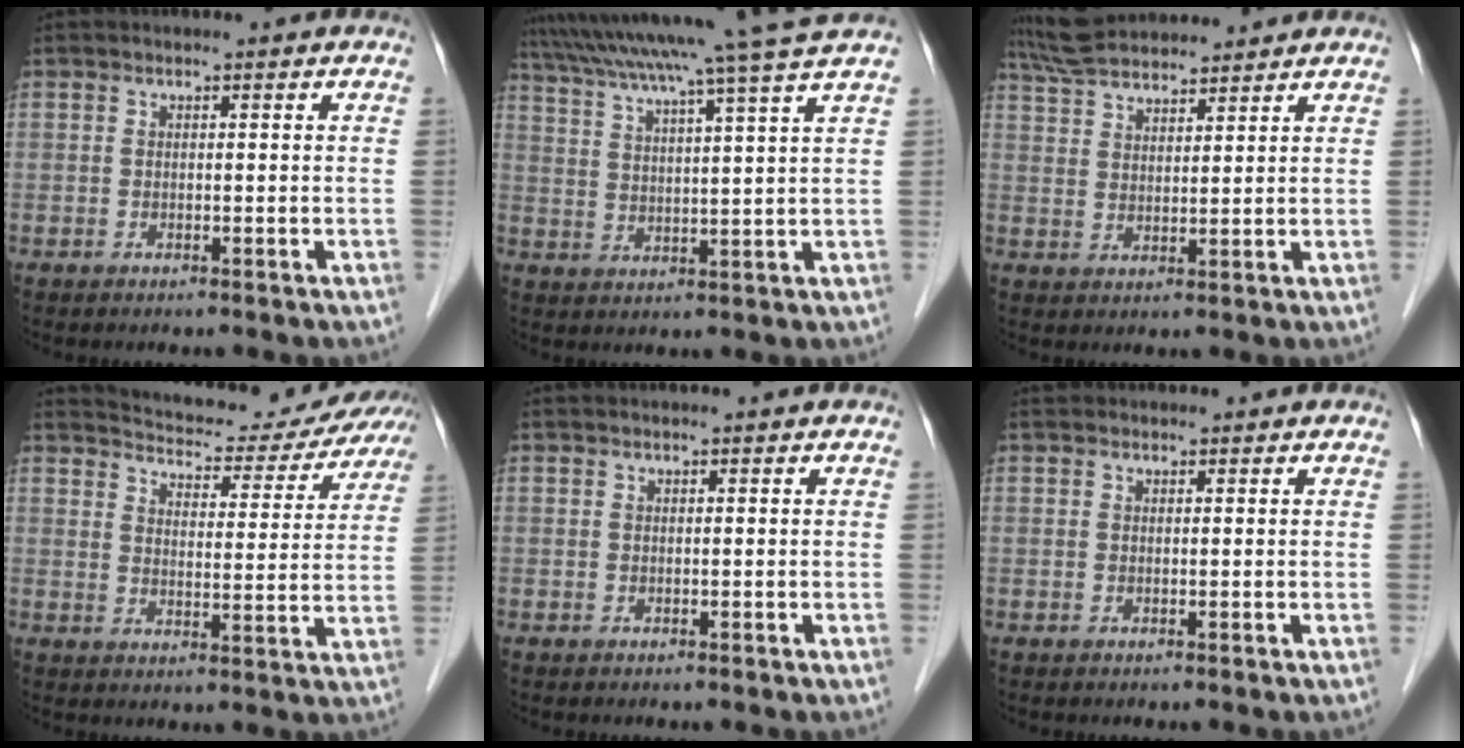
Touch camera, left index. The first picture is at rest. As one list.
[{"total": 17.3, "force": [14.7, -2.8, 8.6], "torque": [-0.150, -0.018, 0.208]}, {"total": 11.5, "force": [10.6, 2.3, 3.6], "torque": [-0.072, 0.041, 0.190]}, {"total": 15.4, "force": [14.8, 2.5, 3.4], "torque": [-0.045, -0.020, 0.182]}, {"total": 0.9, "force": [0.9, -0.1, 0.3], "torque": [-0.006, 0.018, 0.018]}, {"total": 1.2, "force": [1.1, 0.5, 0.1], "torque": [-0.005, 0.020, 0.022]}]